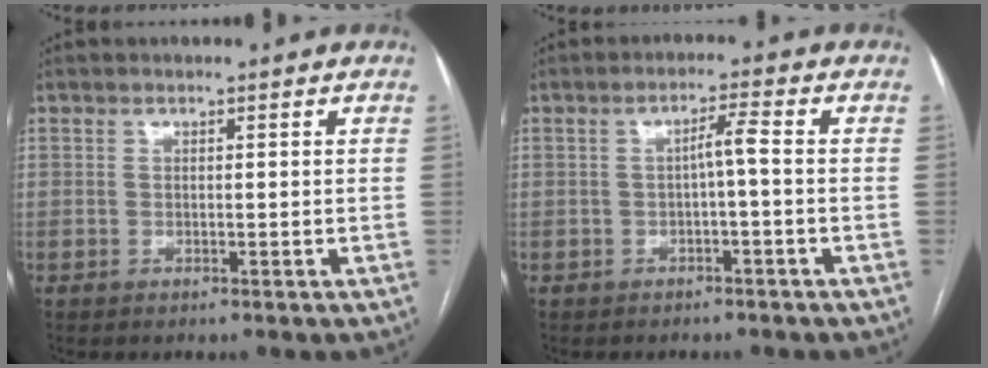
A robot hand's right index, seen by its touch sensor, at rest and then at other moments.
{"total": 2.6, "force": [-0.5, -0.1, 2.6], "torque": [-0.045, 0.007, -0.007]}